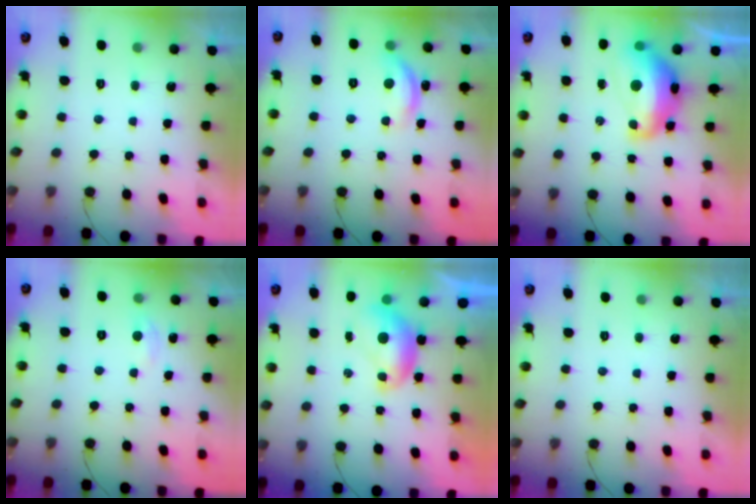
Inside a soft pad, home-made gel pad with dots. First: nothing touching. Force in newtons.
{"total": 12.1, "press": 12.1, "slide": 0.7}
{"total": 14.6, "press": 14.5, "slide": 1.7}
{"total": 2.5, "press": 2.4, "slide": 0.3}
{"total": 7.3, "press": 7.3, "slide": 0.1}
{"total": 0.0}